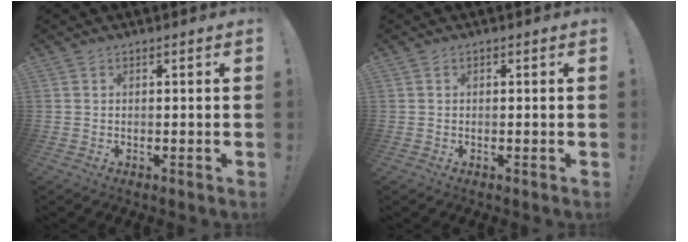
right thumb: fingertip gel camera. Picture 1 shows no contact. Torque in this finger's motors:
{"motor_torque": [0.02, 0.12, 0.09, -0.18, -0.01]}